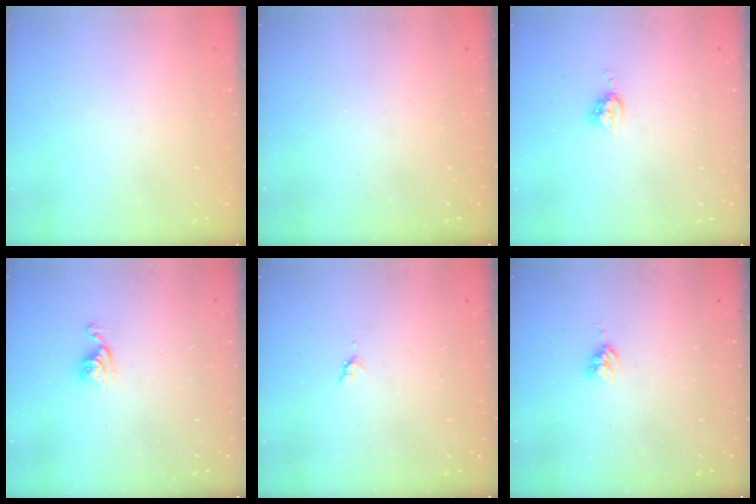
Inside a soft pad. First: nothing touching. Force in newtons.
{"total": 0.0}
{"total": 5.0, "press": 5.0, "slide": 0.2}
{"total": 5.5, "press": 5.5, "slide": 0.2}
{"total": 3.0, "press": 2.9, "slide": 0.5}
{"total": 4.0, "press": 4.0, "slide": 0.1}